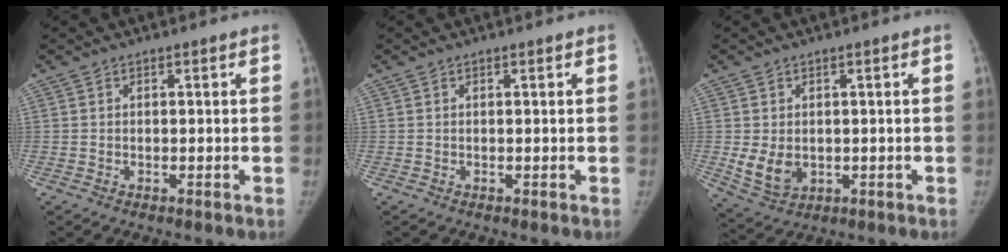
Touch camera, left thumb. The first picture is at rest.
{"total": 0.0}
{"total": 5.9, "force": [-0.3, 4.5, 3.9], "torque": [-0.058, -0.013, 0.011]}